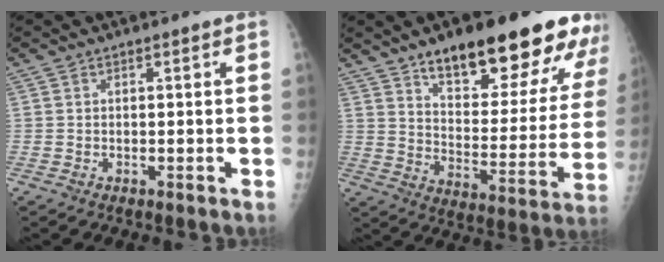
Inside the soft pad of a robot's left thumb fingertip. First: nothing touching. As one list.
[{"total": 24.5, "force": [16.4, 8.7, 16.0], "torque": [-0.174, -0.075, 0.242]}]